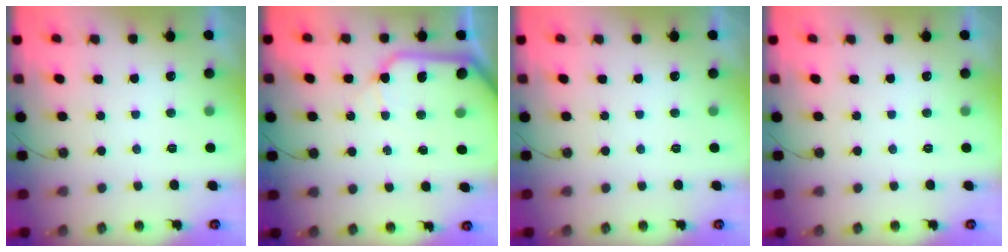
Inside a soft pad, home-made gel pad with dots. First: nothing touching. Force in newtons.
{"total": 11.7, "press": 11.5, "slide": 1.8}
{"total": 0.0}
{"total": 0.0}